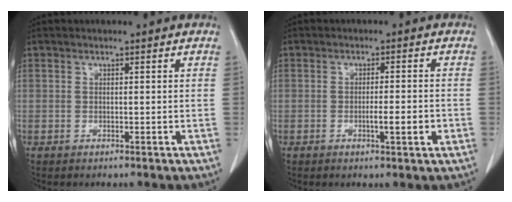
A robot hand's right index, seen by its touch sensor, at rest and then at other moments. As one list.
[{"total": 3.6, "force": [-1.1, 0.2, 3.4], "torque": [-0.054, -0.003, -0.015]}]